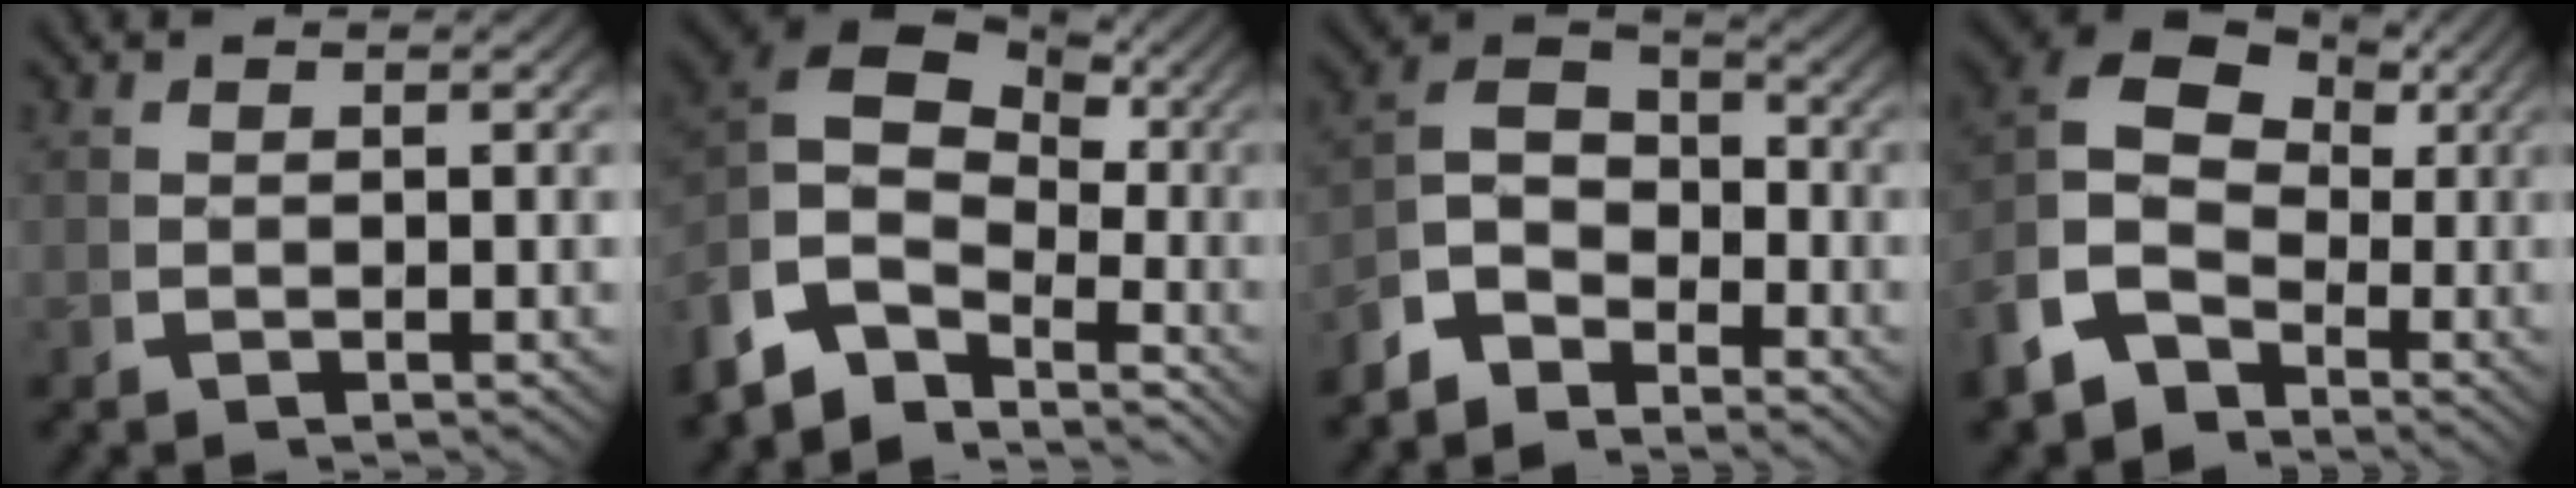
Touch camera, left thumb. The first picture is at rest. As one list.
[{"total": 12.7, "force": [0.0, 9.3, 8.7], "torque": [-0.192, -0.033, 0.004]}, {"total": 7.9, "force": [-1.1, 6.1, 4.9], "torque": [-0.085, -0.010, -0.031]}, {"total": 10.7, "force": [0.3, 8.4, 6.6], "torque": [-0.151, -0.019, 0.002]}]